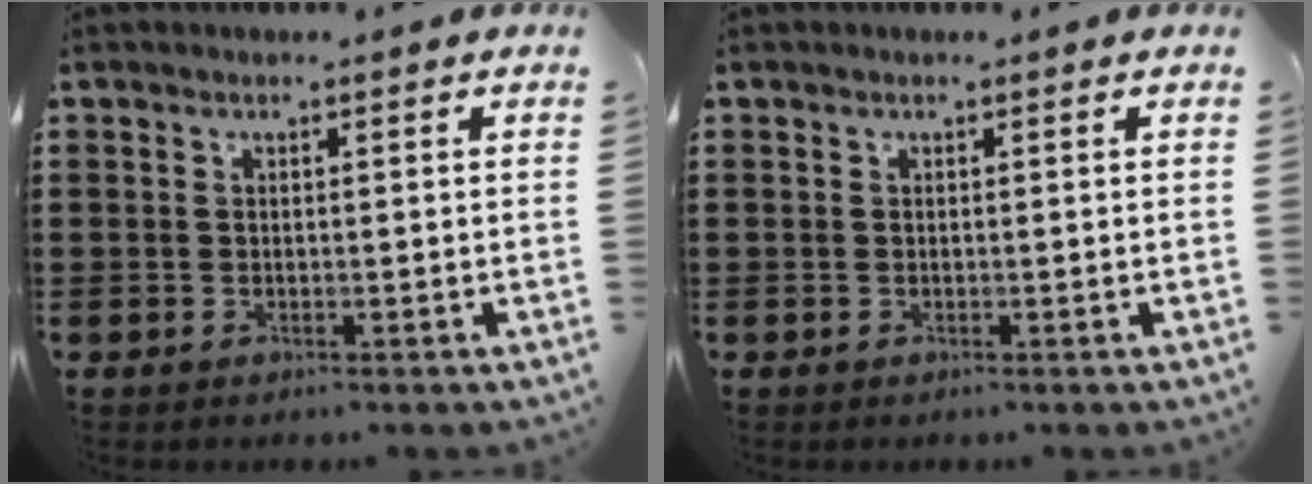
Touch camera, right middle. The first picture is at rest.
{"total": 0.0}